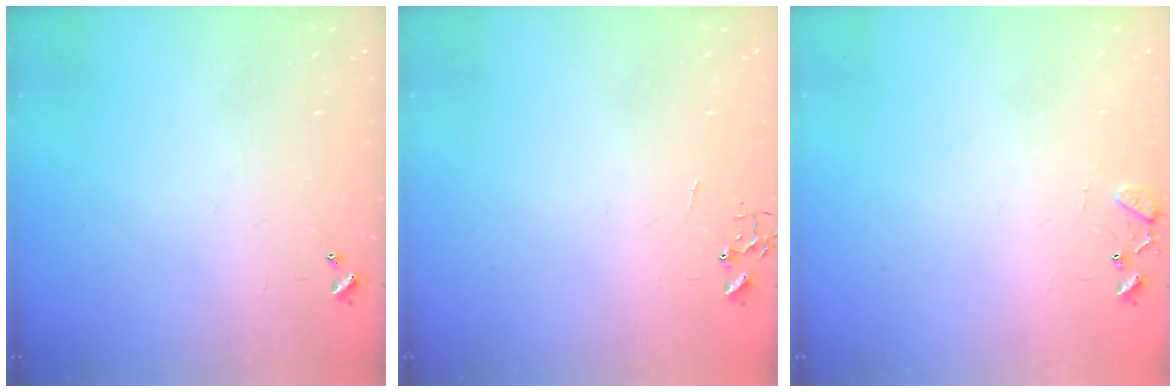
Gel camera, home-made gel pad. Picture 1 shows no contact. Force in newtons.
{"total": 0.0}
{"total": 8.4, "press": 8.4, "slide": 0.7}